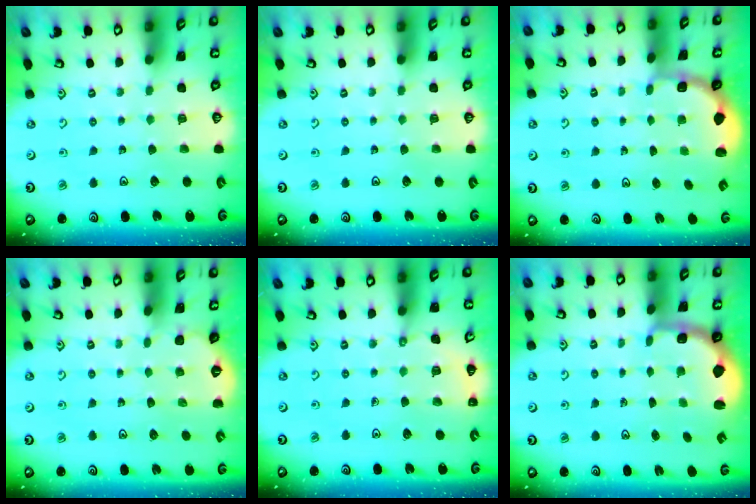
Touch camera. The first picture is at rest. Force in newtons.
{"total": 0.0}
{"total": 1.8, "press": 1.6, "slide": 0.7}
{"total": 0.0}
{"total": 8.2, "press": 7.9, "slide": 2.1}
{"total": 2.2, "press": 1.5, "slide": 1.6}